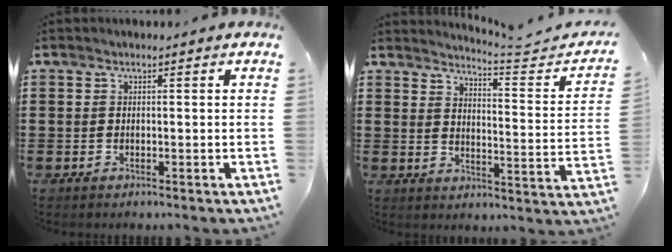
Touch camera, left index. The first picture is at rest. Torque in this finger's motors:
{"motor_torque": [-0.01, 0.22, -0.25, -0.05]}